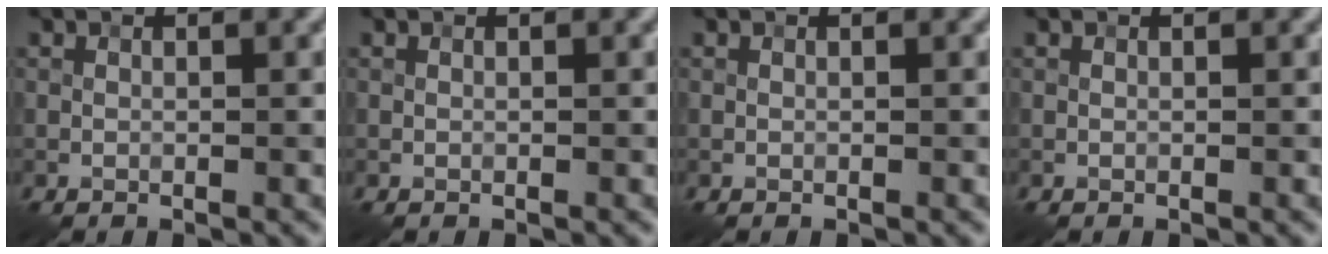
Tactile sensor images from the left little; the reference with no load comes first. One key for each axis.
{"total": 0.0}
{"total": 0.0}
{"total": 0.0}